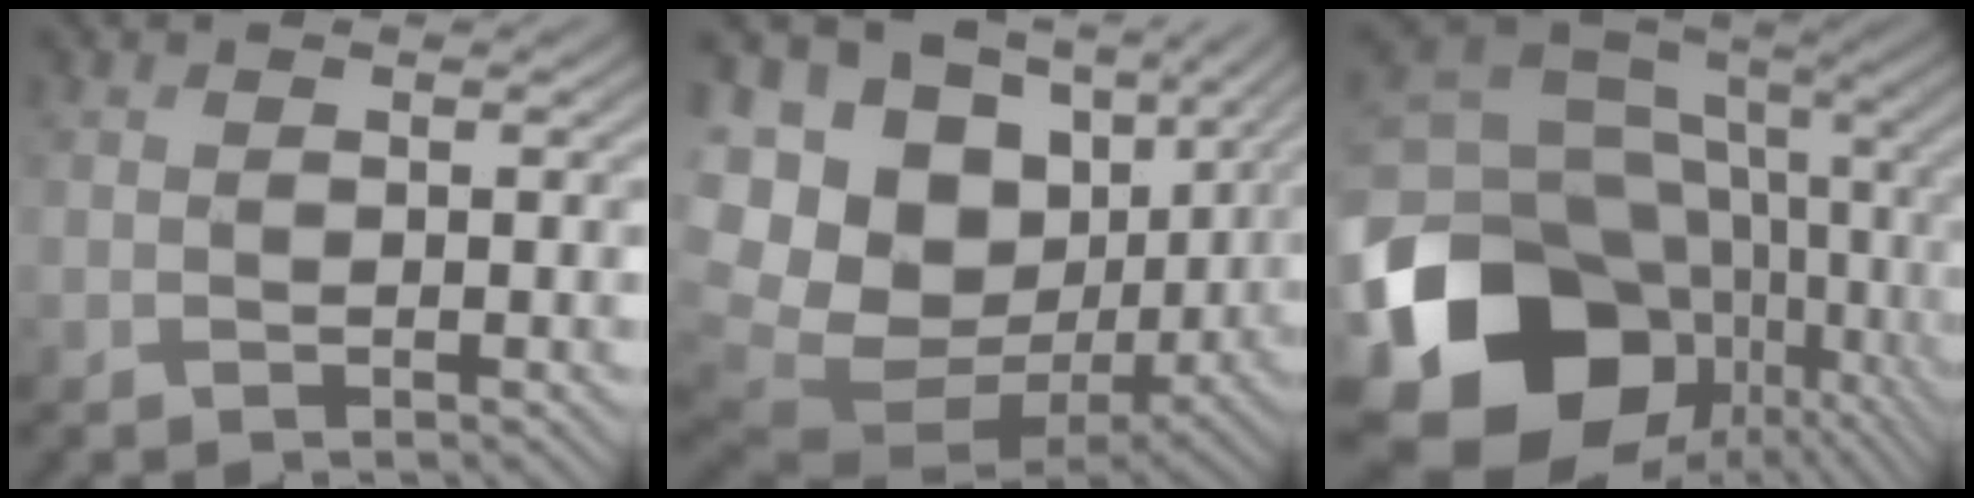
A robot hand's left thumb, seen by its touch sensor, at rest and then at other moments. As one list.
[{"total": 19.4, "force": [2.0, 14.0, 13.3], "torque": [-0.299, -0.025, 0.099]}, {"total": 20.3, "force": [-5.4, 15.6, 11.8], "torque": [-0.271, -0.042, -0.044]}]